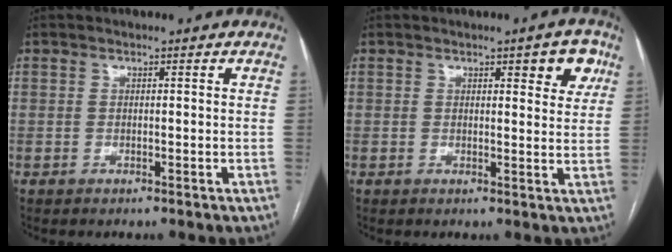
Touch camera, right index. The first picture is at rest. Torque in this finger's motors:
{"motor_torque": [0.46, 0.27, 0.12, 0.04]}